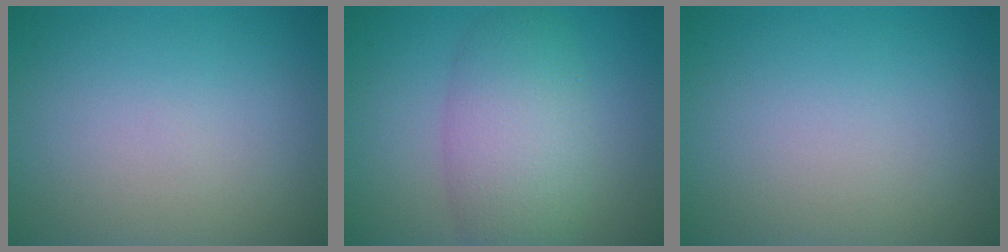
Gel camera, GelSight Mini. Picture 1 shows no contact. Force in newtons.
{"total": 6.1, "press": 6.1, "slide": 0.2}
{"total": 0.0}